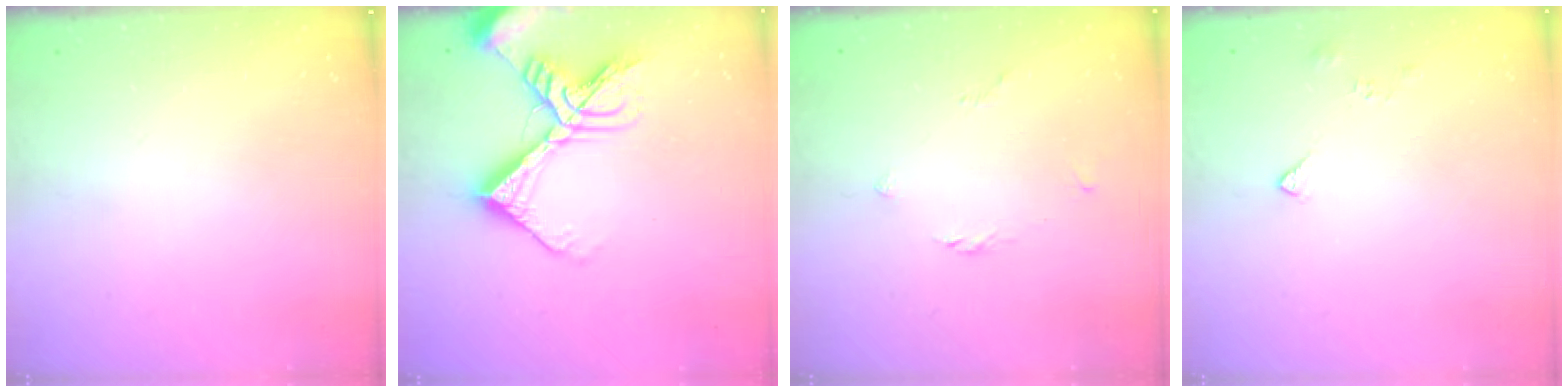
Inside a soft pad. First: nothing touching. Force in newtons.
{"total": 15.9, "press": 15.8, "slide": 1.9}
{"total": 2.0, "press": 1.9, "slide": 0.6}
{"total": 3.1, "press": 3.1, "slide": 0.7}